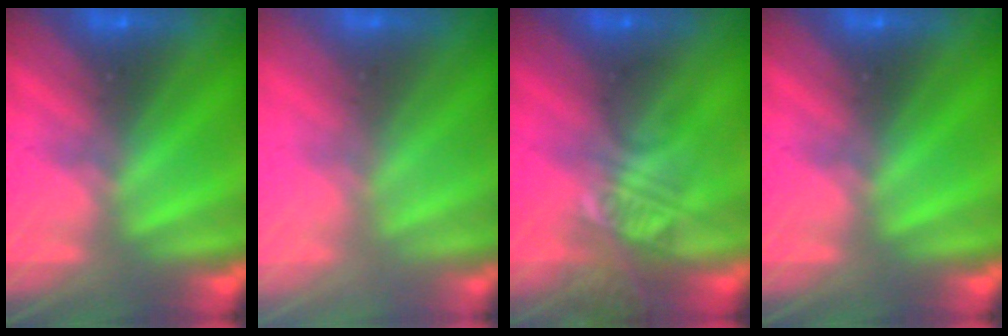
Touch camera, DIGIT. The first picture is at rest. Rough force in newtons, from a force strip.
{"total": 2.9}
{"total": 2.3}
{"total": 0.0}